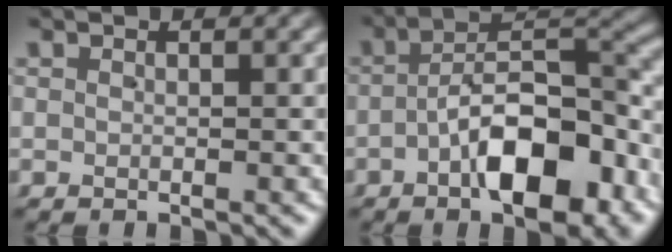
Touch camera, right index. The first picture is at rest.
{"total": 8.7, "force": [-3.6, 3.3, 7.2], "torque": [-0.091, 0.015, -0.060]}